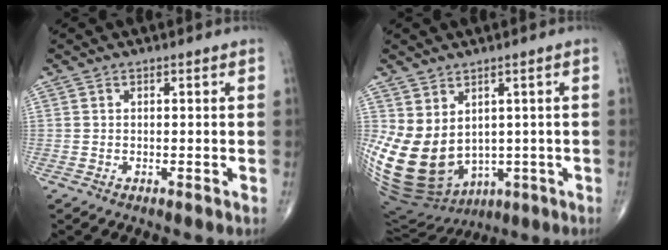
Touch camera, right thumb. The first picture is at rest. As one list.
[{"total": 17.1, "force": [-0.1, 12.5, 11.6], "torque": [-0.231, -0.016, 0.039]}]